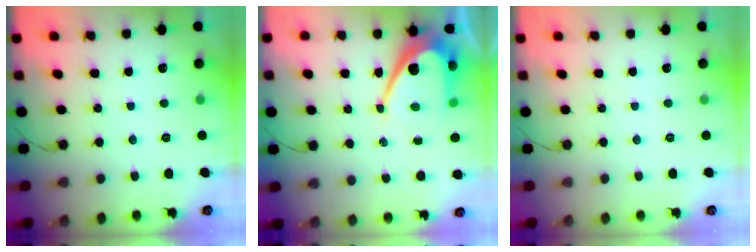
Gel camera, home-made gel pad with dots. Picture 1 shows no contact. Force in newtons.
{"total": 12.1, "press": 12.1, "slide": 0.8}
{"total": 0.0}